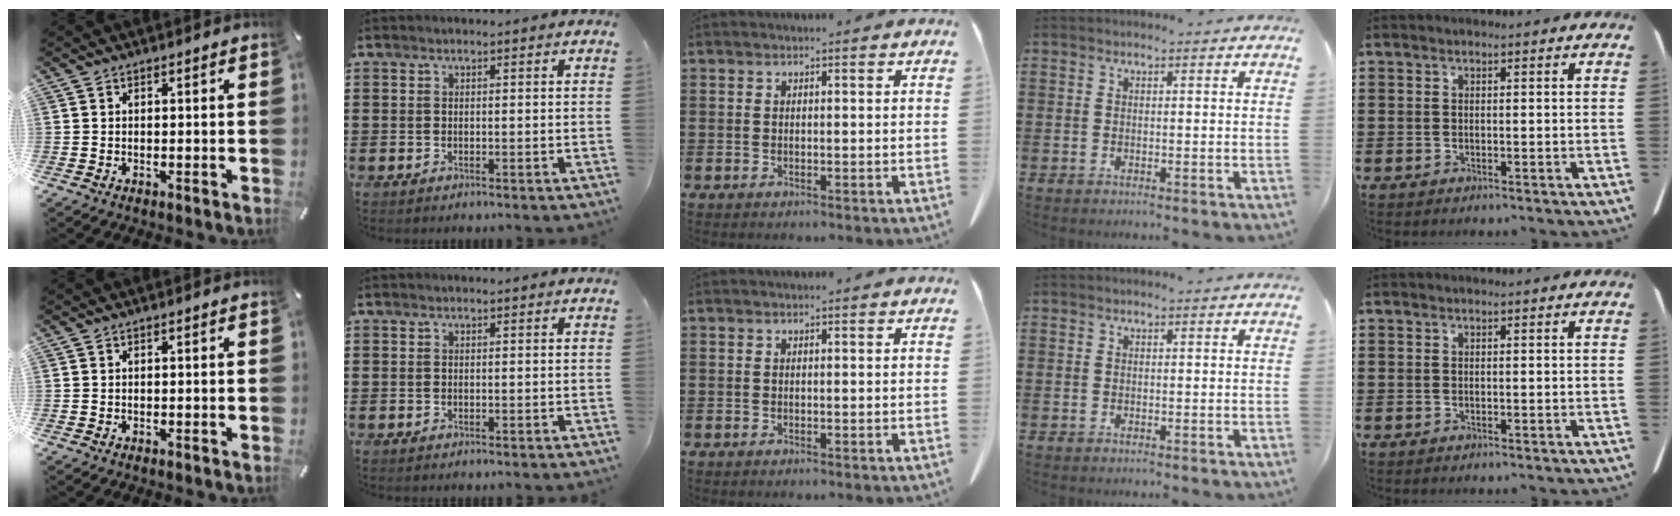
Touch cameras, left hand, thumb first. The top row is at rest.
{}